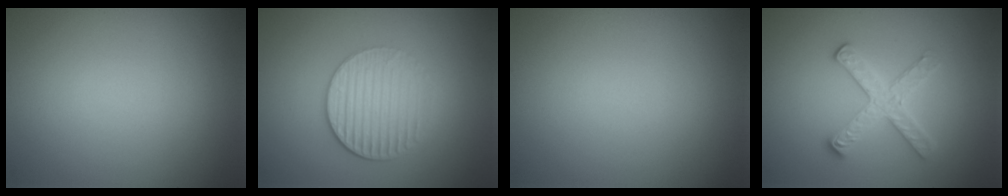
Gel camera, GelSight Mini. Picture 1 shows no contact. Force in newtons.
{"total": 3.3, "press": 2.7, "slide": 1.9}
{"total": 0.0}
{"total": 2.9, "press": 2.8, "slide": 0.8}